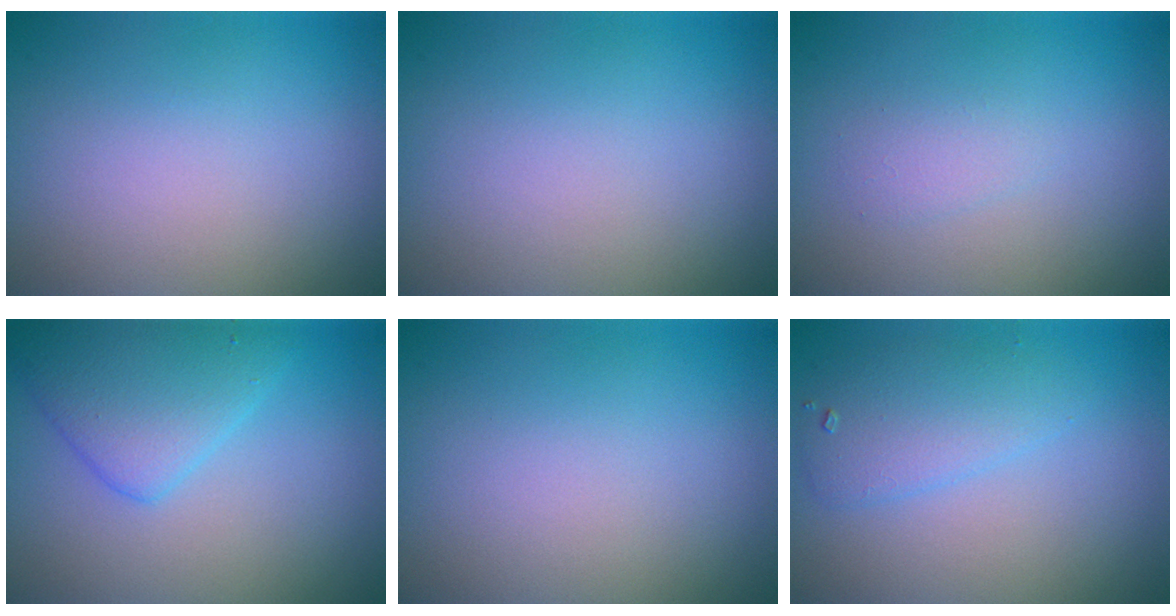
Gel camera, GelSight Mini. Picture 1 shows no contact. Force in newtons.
{"total": 0.0}
{"total": 1.0, "press": 1.0, "slide": 0.0}
{"total": 4.2, "press": 4.2, "slide": 0.0}
{"total": 0.0}
{"total": 2.6, "press": 2.6, "slide": 0.2}